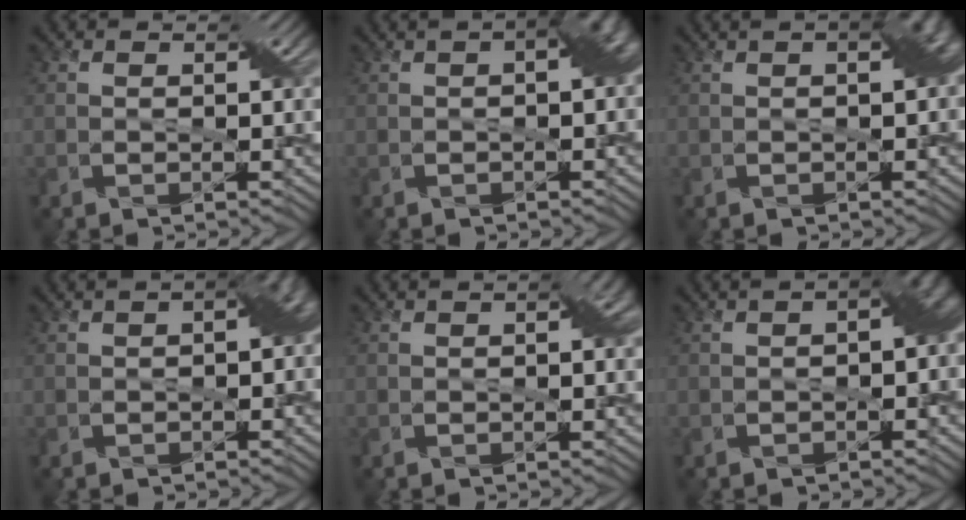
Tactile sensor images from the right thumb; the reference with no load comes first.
{"total": 4.2, "force": [0.4, 1.9, 3.8], "torque": [-0.042, 0.011, 0.006]}
{"total": 3.2, "force": [0.5, 1.1, 3.0], "torque": [-0.032, 0.015, 0.006]}
{"total": 4.4, "force": [-0.1, 2.4, 3.7], "torque": [-0.043, 0.003, 0.002]}
{"total": 1.9, "force": [0.2, 0.6, 1.8], "torque": [-0.025, 0.009, 0.002]}
{"total": 5.1, "force": [-0.4, 2.8, 4.3], "torque": [-0.052, 0.002, -0.005]}